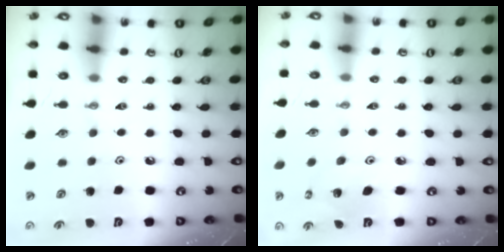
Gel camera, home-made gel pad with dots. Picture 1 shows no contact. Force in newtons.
{"total": 3.5, "press": 3.5, "slide": 0.2}